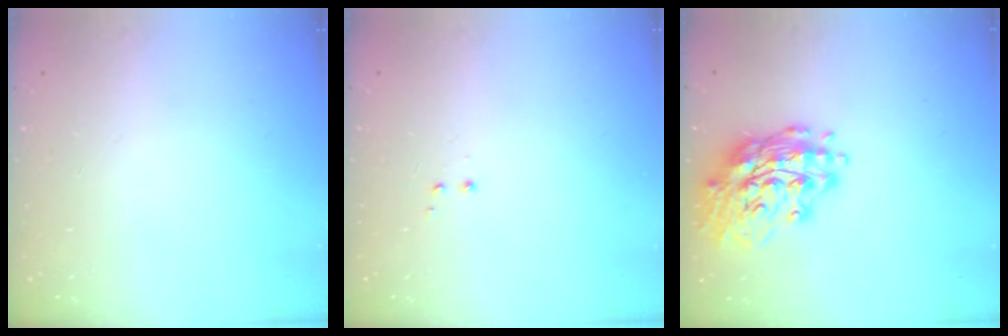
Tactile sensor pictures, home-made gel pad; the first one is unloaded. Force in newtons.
{"total": 1.2, "press": 1.0, "slide": 0.6}
{"total": 16.9, "press": 16.6, "slide": 3.1}